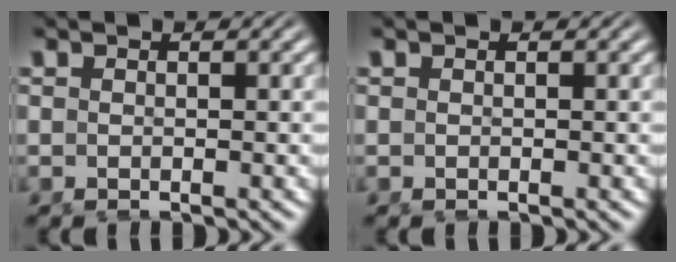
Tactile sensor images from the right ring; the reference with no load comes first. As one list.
[{"total": 0.0}]